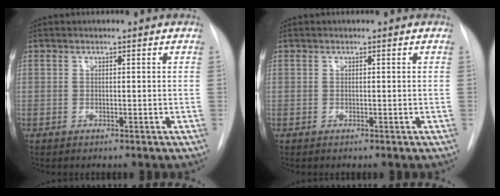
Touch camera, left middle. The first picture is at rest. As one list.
[{"total": 0.0}]